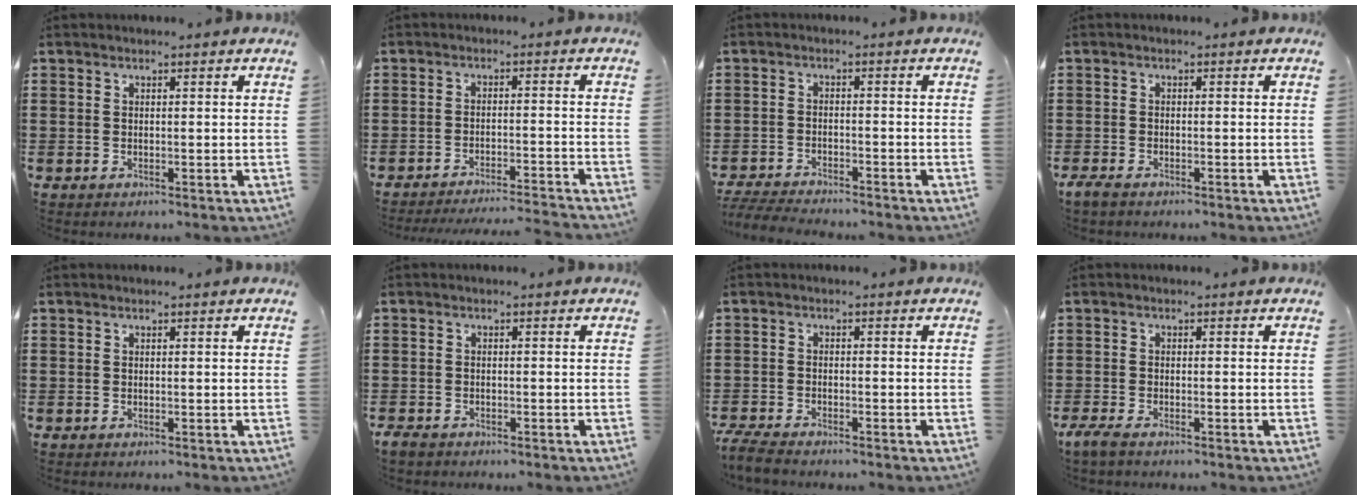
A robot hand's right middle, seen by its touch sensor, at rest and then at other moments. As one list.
[{"total": 3.3, "force": [-3.2, -0.4, 0.7], "torque": [-0.015, -0.003, -0.067]}, {"total": 4.0, "force": [-3.9, 0.2, 0.8], "torque": [-0.028, -0.008, -0.083]}, {"total": 1.9, "force": [-1.6, 0.3, 1.1], "torque": [-0.037, -0.005, -0.034]}, {"total": 0.0}, {"total": 1.5, "force": [-1.4, 0.5, 0.3], "torque": [-0.018, -0.002, -0.030]}, {"total": 3.0, "force": [-2.8, 0.1, 1.0], "torque": [-0.032, -0.007, -0.060]}, {"total": 2.0, "force": [-1.5, 0.3, 1.3], "torque": [-0.039, -0.006, -0.032]}]